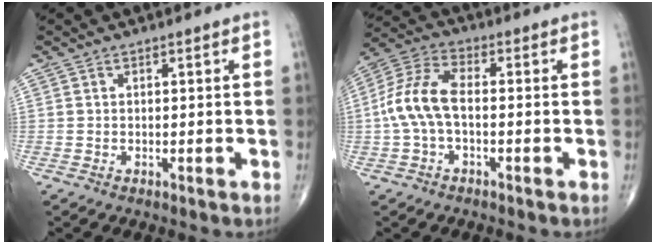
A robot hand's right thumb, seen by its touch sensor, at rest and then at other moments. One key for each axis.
{"total": 9.8, "fx": -1.0, "fy": 5.2, "fz": 8.2, "tx": -0.179, "ty": 0.032, "tz": -0.026}